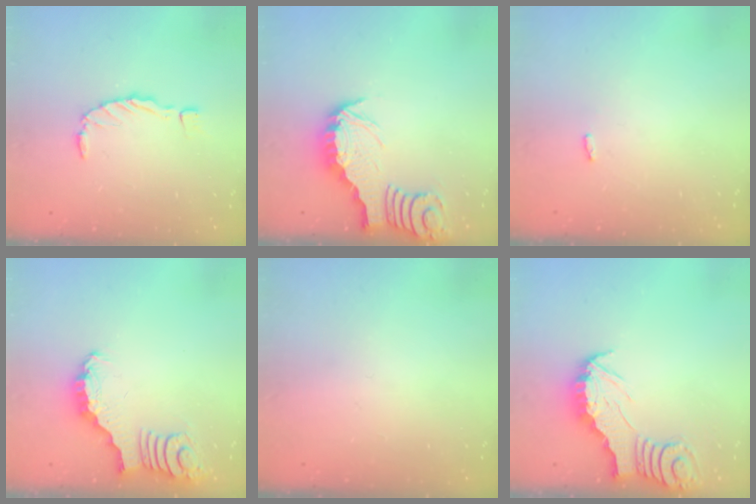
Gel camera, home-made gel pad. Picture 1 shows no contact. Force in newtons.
{"total": 2.6, "press": 2.6, "slide": 0.2}
{"total": 2.9, "press": 2.9, "slide": 0.2}
{"total": 2.2, "press": 2.2, "slide": 0.0}
{"total": 1.4, "press": 1.4, "slide": 0.1}
{"total": 2.5, "press": 2.5, "slide": 0.2}